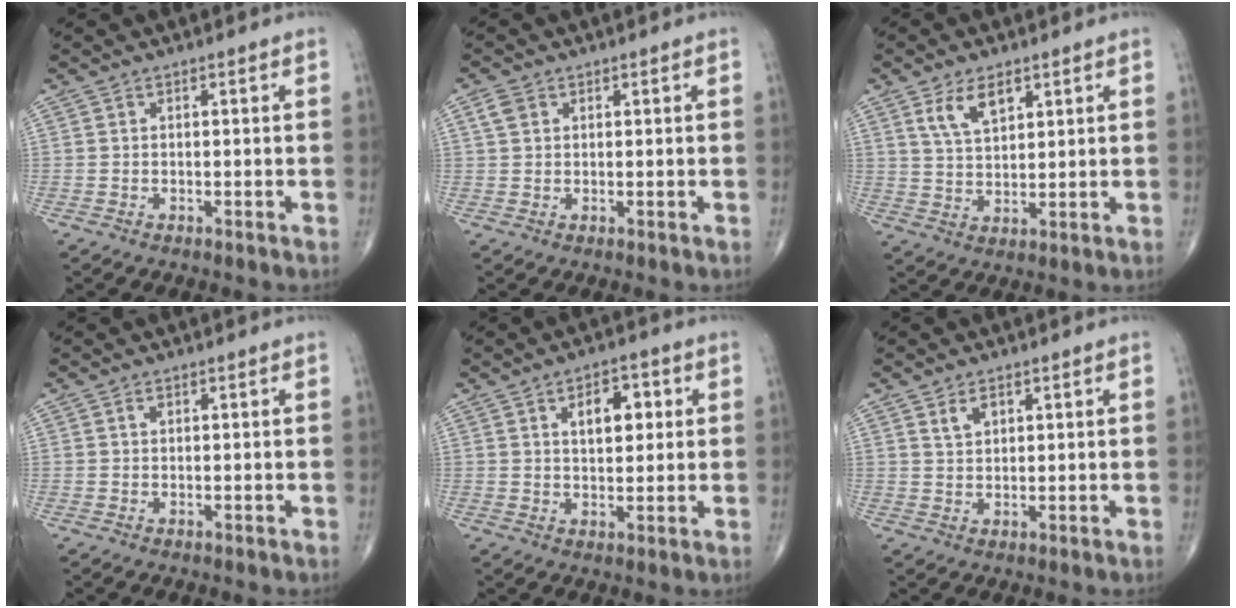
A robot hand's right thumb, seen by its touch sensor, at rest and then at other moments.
{"total": 2.5, "force": [1.1, 1.9, 1.2], "torque": [-0.021, 0.007, 0.022]}
{"total": 6.7, "force": [3.6, 3.4, 4.6], "torque": [-0.072, -0.018, 0.071]}
{"total": 0.9, "force": [0.4, 0.6, 0.6], "torque": [-0.008, 0.000, 0.007]}
{"total": 7.0, "force": [2.2, 3.9, 5.4], "torque": [-0.058, -0.005, 0.033]}
{"total": 3.0, "force": [1.6, 1.8, 1.8], "torque": [-0.025, -0.006, 0.034]}